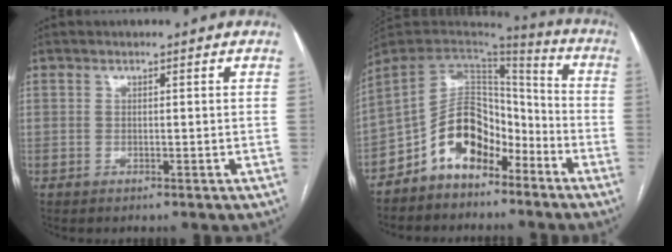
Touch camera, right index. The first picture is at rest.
{"total": 11.7, "force": [-7.8, 6.5, 5.9], "torque": [-0.110, 0.038, -0.146]}